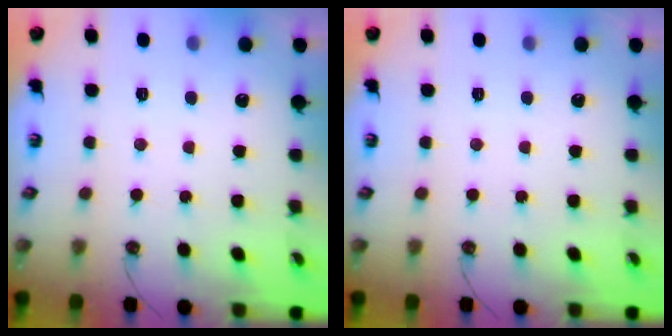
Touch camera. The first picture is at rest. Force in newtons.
{"total": 0.0}